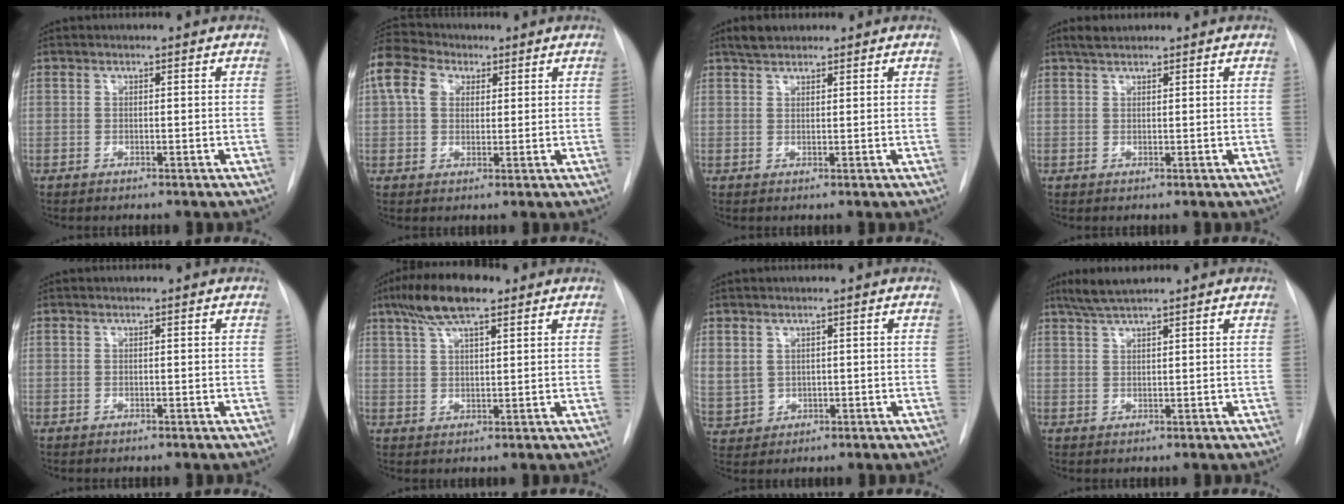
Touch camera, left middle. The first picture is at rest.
{"total": 10.7, "force": [4.4, 8.0, 5.6], "torque": [-0.154, 0.046, 0.077]}
{"total": 2.9, "force": [2.5, 1.1, 1.1], "torque": [-0.025, 0.009, 0.043]}
{"total": 2.1, "force": [1.8, 0.4, 0.9], "torque": [-0.023, 0.010, 0.034]}
{"total": 0.0}
{"total": 8.8, "force": [5.8, 2.0, 6.2], "torque": [-0.123, 0.019, 0.103]}
{"total": 10.3, "force": [1.3, 9.5, 3.8], "torque": [-0.144, 0.013, 0.048]}
{"total": 4.1, "force": [3.5, -0.2, 2.2], "torque": [-0.050, 0.010, 0.069]}